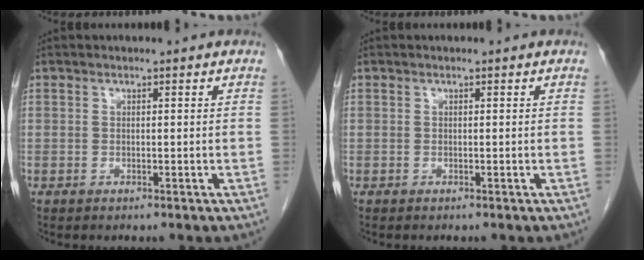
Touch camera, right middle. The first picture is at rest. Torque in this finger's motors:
{"motor_torque": [0.00, -0.01, -0.01, 0.01]}